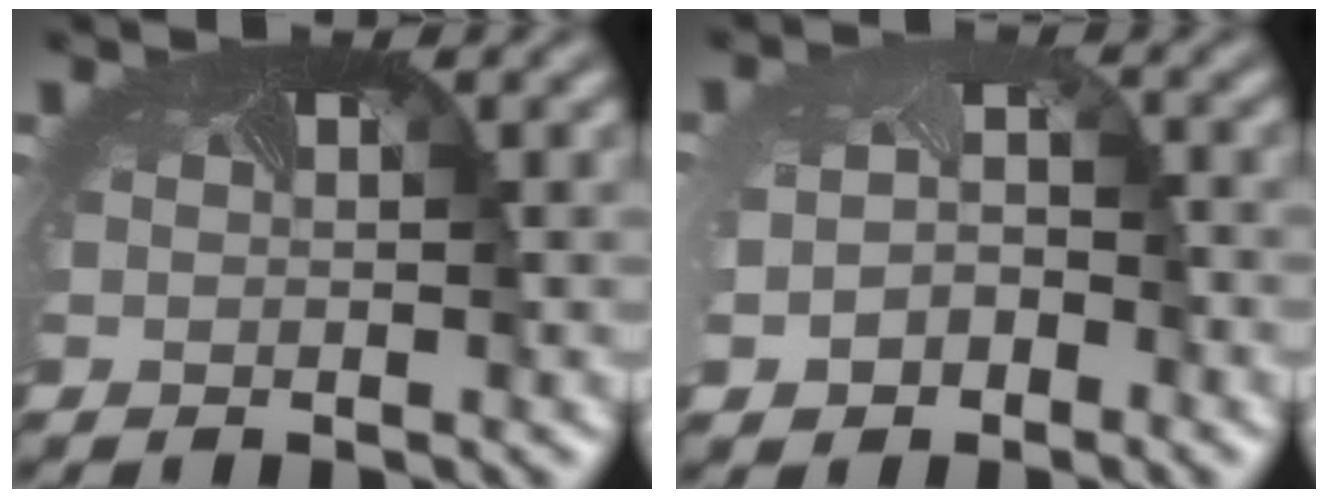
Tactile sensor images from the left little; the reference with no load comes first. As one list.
[{"total": 4.0, "force": [-1.6, 3.0, 2.1], "torque": [-0.055, -0.022, -0.023]}]